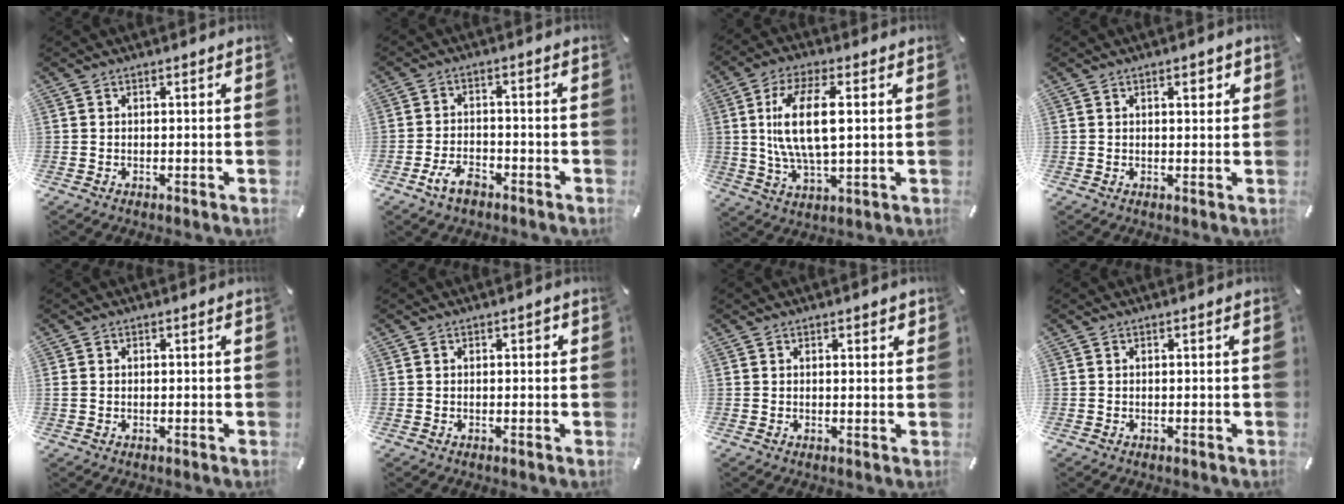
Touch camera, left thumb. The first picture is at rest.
{"total": 6.0, "force": [-3.8, 3.3, 3.3], "torque": [-0.075, 0.018, -0.073]}
{"total": 13.1, "force": [2.3, 5.1, 11.8], "torque": [-0.245, -0.004, 0.033]}
{"total": 2.6, "force": [1.2, 1.0, 2.1], "torque": [-0.028, 0.000, 0.015]}
{"total": 0.8, "force": [0.0, 0.6, 0.6], "torque": [-0.012, 0.003, -0.002]}
{"total": 0.9, "force": [0.2, 0.6, 0.7], "torque": [-0.007, 0.003, -0.001]}
{"total": 1.0, "force": [0.7, 0.6, 0.4], "torque": [0.000, -0.001, 0.011]}
{"total": 0.0}